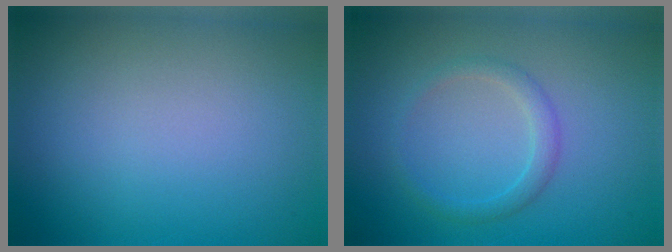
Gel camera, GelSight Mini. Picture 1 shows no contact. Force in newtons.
{"total": 1.7, "press": 1.7, "slide": 0.1}